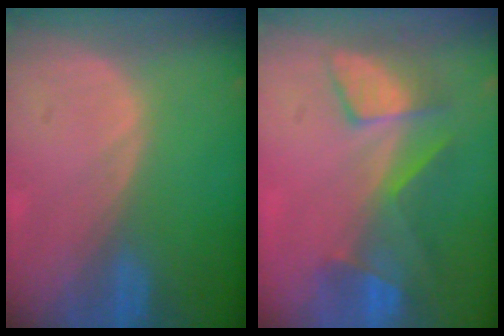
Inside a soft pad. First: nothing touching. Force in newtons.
{"total": 7.4, "press": 7.2, "slide": 1.7}